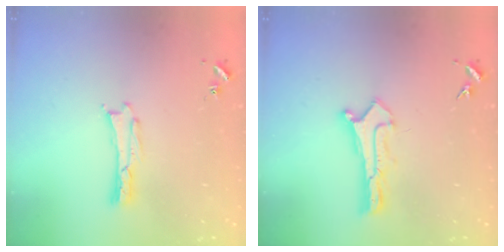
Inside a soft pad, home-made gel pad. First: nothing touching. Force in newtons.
{"total": 0.8, "press": 0.8, "slide": 0.0}